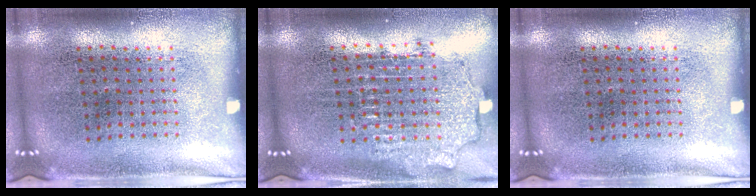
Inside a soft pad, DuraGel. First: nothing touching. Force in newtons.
{"total": 1.9, "press": 1.5, "slide": 1.2}
{"total": 0.0}